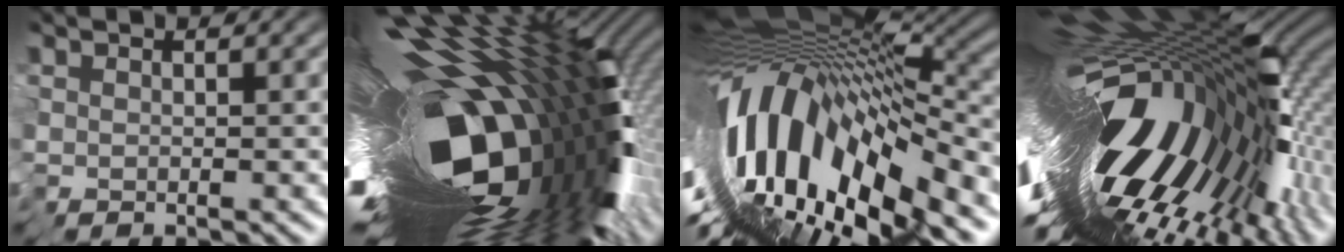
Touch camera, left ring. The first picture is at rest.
{"total": 18.2, "force": [-2.6, 6.0, 17.0], "torque": [-0.270, -0.032, -0.050]}
{"total": 14.9, "force": [-5.4, 4.0, 13.3], "torque": [-0.246, 0.021, -0.101]}
{"total": 18.2, "force": [-1.1, 5.2, 17.5], "torque": [-0.290, -0.032, -0.015]}